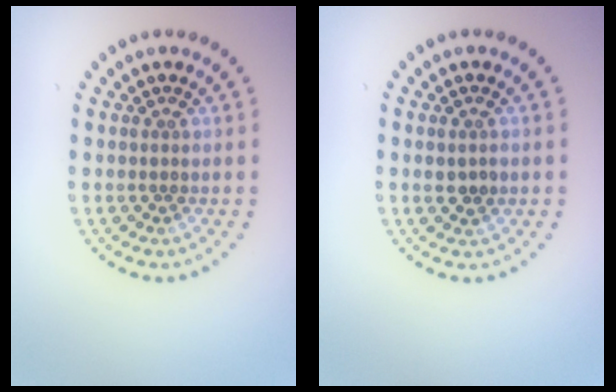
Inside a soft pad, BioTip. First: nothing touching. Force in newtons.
{"total": 1.4, "press": 1.4, "slide": 0.2}